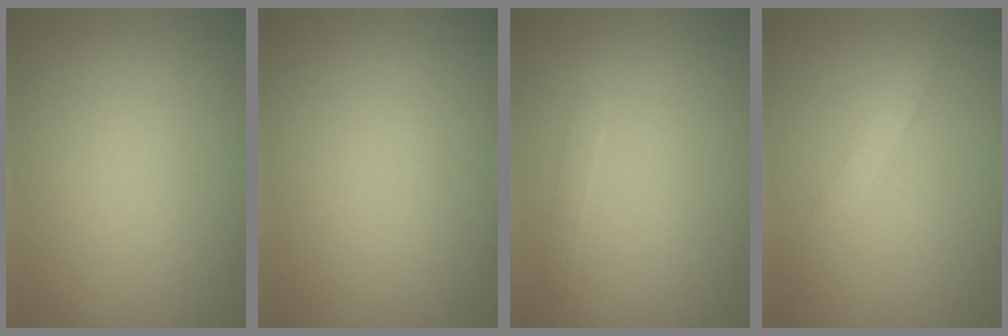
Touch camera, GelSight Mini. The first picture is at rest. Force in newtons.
{"total": 0.0}
{"total": 0.8, "press": 0.8, "slide": 0.1}
{"total": 2.0, "press": 2.0, "slide": 0.1}